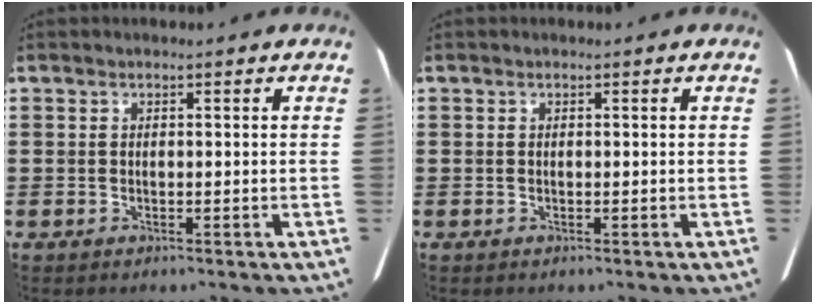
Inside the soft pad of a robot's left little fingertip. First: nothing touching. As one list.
[{"total": 0.0}]